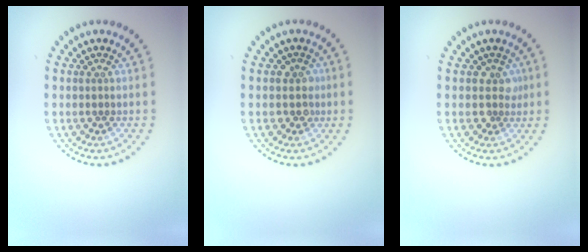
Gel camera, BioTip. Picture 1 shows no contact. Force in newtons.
{"total": 1.6, "press": 1.4, "slide": 0.7}
{"total": 1.6, "press": 1.3, "slide": 0.9}